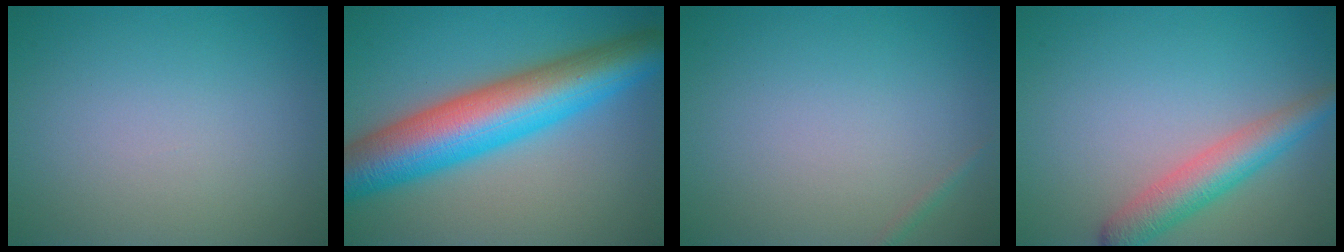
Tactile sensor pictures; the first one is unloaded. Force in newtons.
{"total": 11.2, "press": 11.2, "slide": 0.2}
{"total": 0.5, "press": 0.5, "slide": 0.0}
{"total": 4.2, "press": 4.2, "slide": 0.2}